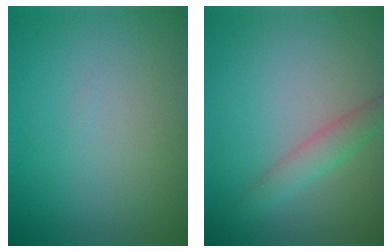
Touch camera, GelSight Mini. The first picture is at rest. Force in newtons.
{"total": 2.3, "press": 2.3, "slide": 0.1}